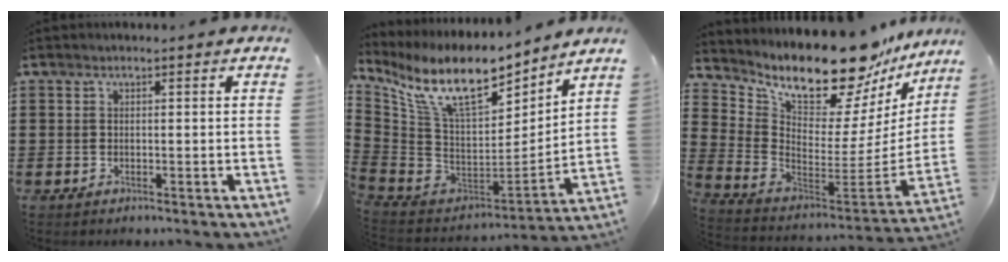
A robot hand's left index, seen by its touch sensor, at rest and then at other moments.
{"total": 13.0, "force": [8.5, 4.3, 8.9], "torque": [-0.199, -0.058, 0.148]}
{"total": 13.8, "force": [11.8, 3.9, 5.9], "torque": [-0.120, -0.102, 0.197]}